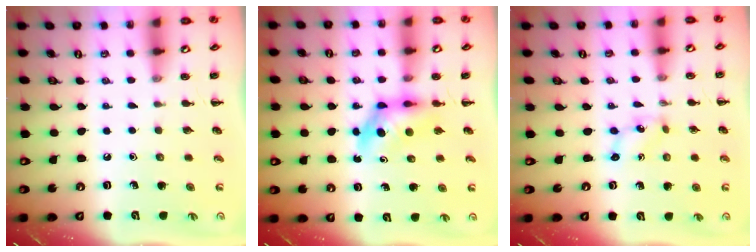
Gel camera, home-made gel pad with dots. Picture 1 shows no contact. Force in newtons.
{"total": 5.6, "press": 5.5, "slide": 1.3}
{"total": 1.3, "press": 1.2, "slide": 0.5}